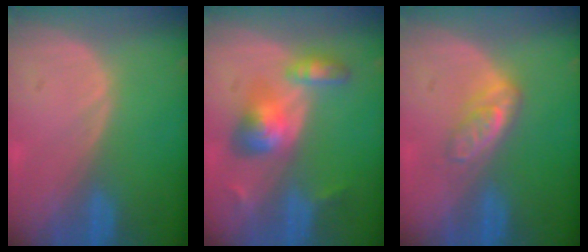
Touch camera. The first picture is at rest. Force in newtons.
{"total": 6.2, "press": 6.0, "slide": 1.5}
{"total": 4.8, "press": 4.2, "slide": 2.4}